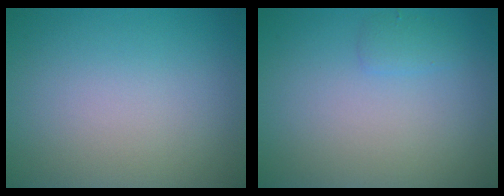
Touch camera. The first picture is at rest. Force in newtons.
{"total": 1.0, "press": 0.9, "slide": 0.1}